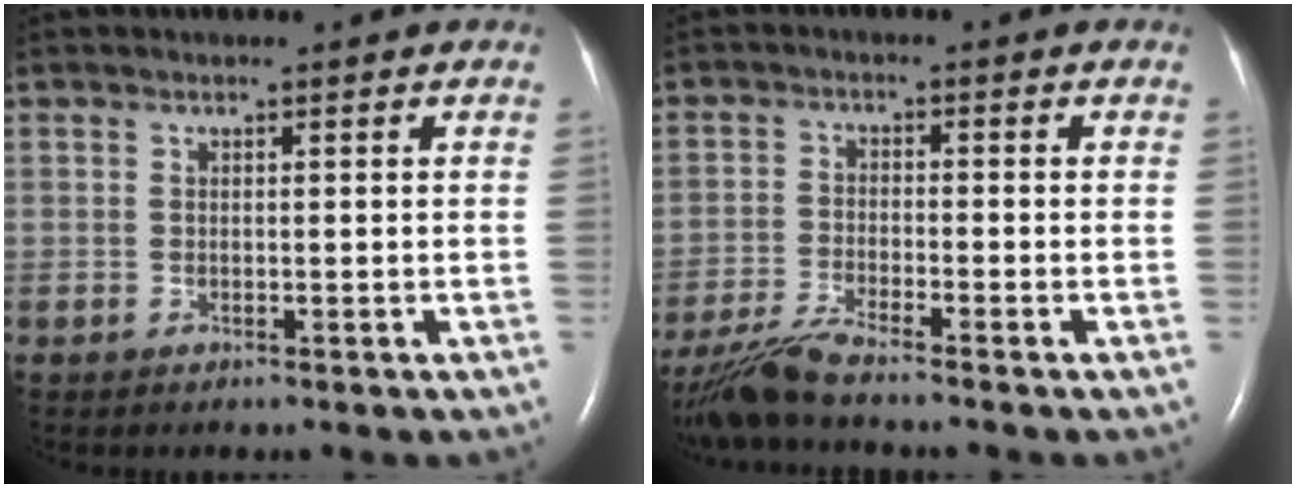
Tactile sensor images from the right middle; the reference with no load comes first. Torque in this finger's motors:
{"motor_torque": [0.37, -0.40, 0.04, 0.04]}